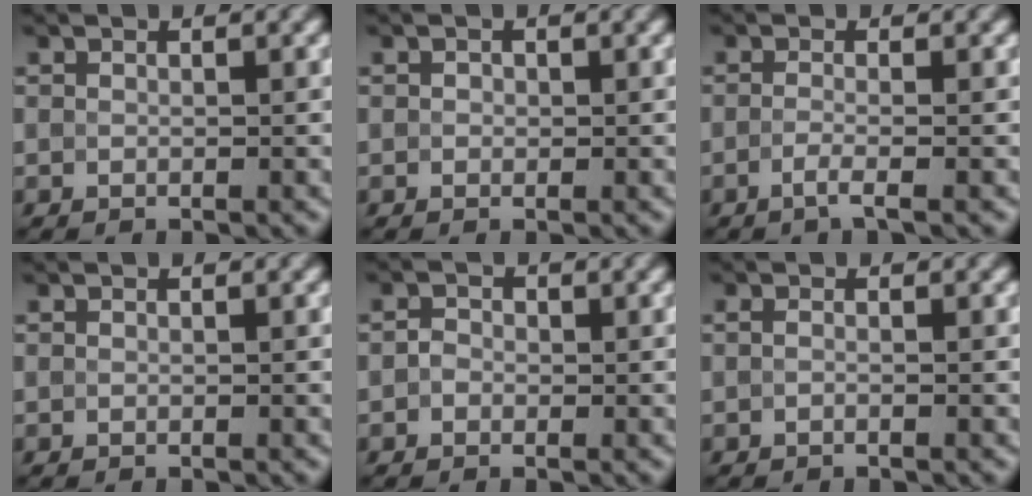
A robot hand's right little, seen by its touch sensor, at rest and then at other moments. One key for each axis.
{"total": 0.5, "fx": 0.3, "fy": 0.4, "fz": 0.1, "tx": -0.003, "ty": -0.002, "tz": 0.005}
{"total": 1.8, "fx": -0.8, "fy": 0.5, "fz": 1.6, "tx": -0.023, "ty": -0.004, "tz": -0.025}
{"total": 0.0}
{"total": 1.0, "fx": -0.1, "fy": 0.9, "fz": 0.4, "tx": -0.008, "ty": 0.001, "tz": -0.005}
{"total": 0.6, "fx": -0.1, "fy": 0.3, "fz": 0.6, "tx": -0.012, "ty": -0.008, "tz": -0.007}